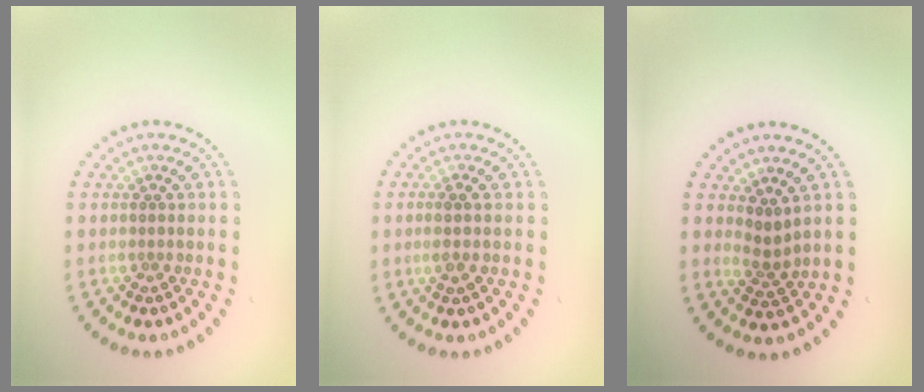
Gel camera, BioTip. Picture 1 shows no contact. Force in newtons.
{"total": 1.5, "press": 1.3, "slide": 0.7}
{"total": 2.0, "press": 1.3, "slide": 1.5}